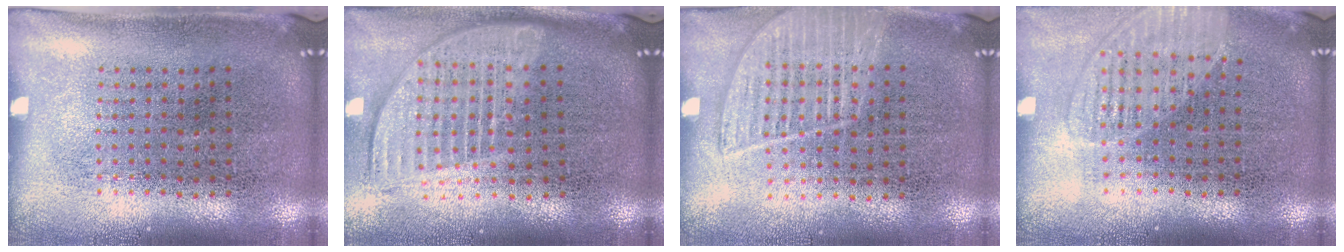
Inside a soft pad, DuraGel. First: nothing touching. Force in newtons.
{"total": 1.8, "press": 1.5, "slide": 0.9}
{"total": 1.4, "press": 1.3, "slide": 0.6}
{"total": 1.3, "press": 1.3, "slide": 0.2}